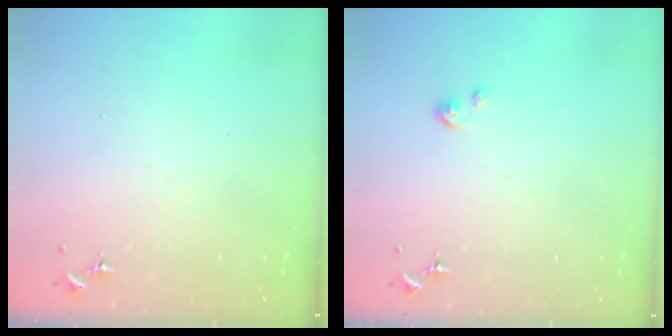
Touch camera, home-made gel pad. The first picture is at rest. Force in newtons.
{"total": 2.2, "press": 2.2, "slide": 0.2}